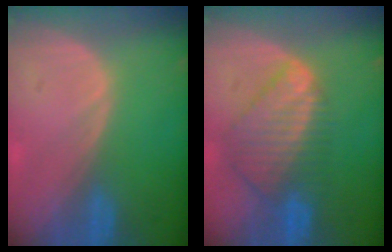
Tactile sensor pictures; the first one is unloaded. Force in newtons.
{"total": 9.0, "press": 7.7, "slide": 4.6}